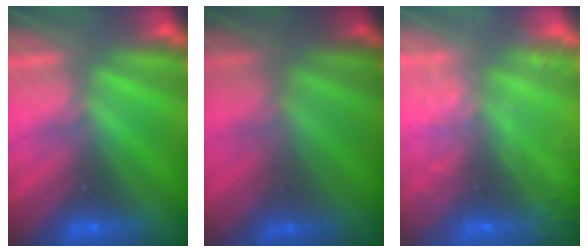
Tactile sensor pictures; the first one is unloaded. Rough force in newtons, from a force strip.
{"total": 1.5}
{"total": 6.7}